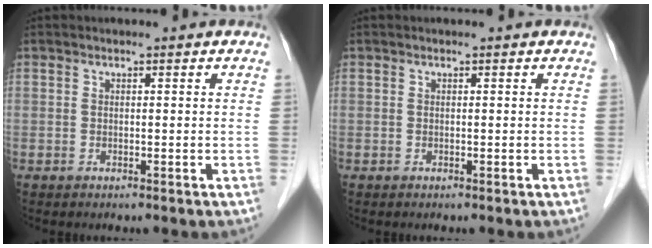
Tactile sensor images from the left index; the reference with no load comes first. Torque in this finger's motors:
{"motor_torque": [-0.16, -0.01, 0.00, -0.01]}